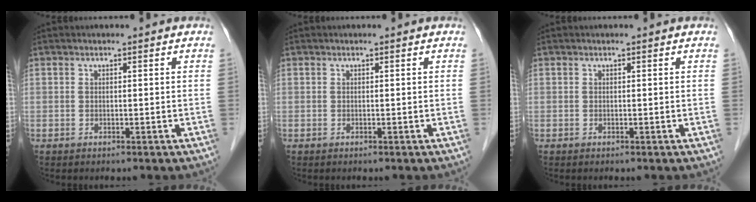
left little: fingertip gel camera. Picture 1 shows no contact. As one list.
[{"total": 0.0}, {"total": 0.0}]